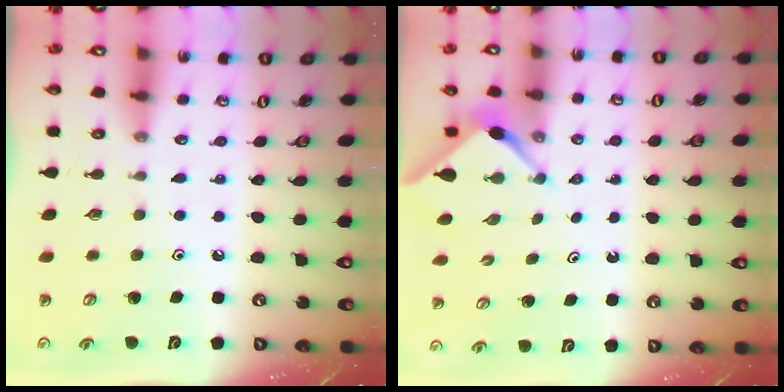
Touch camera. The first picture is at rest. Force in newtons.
{"total": 2.9, "press": 2.9, "slide": 0.4}